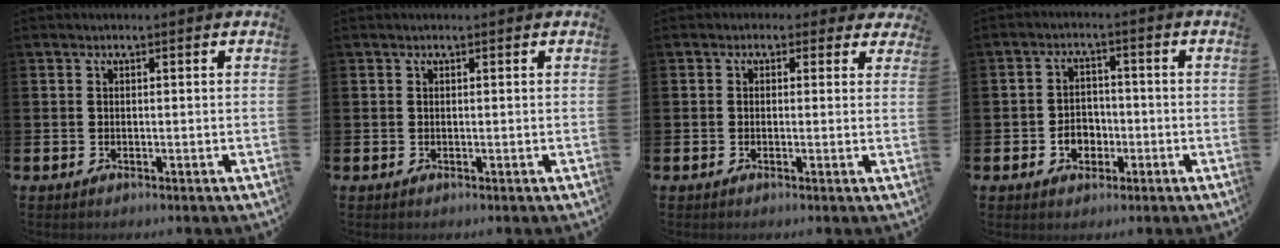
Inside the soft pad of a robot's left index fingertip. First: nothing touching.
{"total": 0.0}
{"total": 1.2, "force": [0.4, 1.1, 0.1], "torque": [-0.001, 0.006, 0.004]}
{"total": 3.6, "force": [-1.2, 2.9, 1.7], "torque": [-0.021, -0.002, -0.030]}